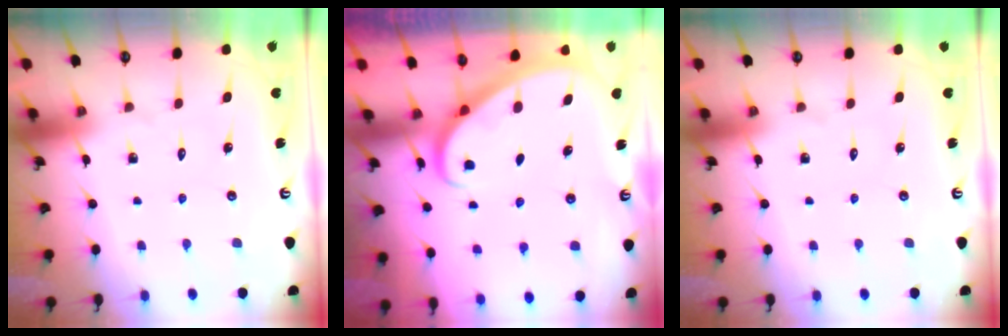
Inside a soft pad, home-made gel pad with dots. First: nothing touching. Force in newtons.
{"total": 2.9, "press": 2.9, "slide": 0.2}
{"total": 0.0}